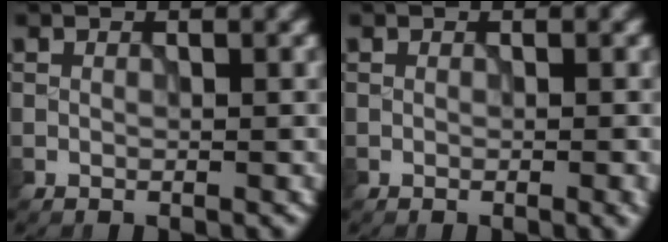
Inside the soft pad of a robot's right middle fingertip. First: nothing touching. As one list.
[{"total": 1.1, "force": [-0.2, 0.3, 1.1], "torque": [-0.011, -0.001, -0.005]}]